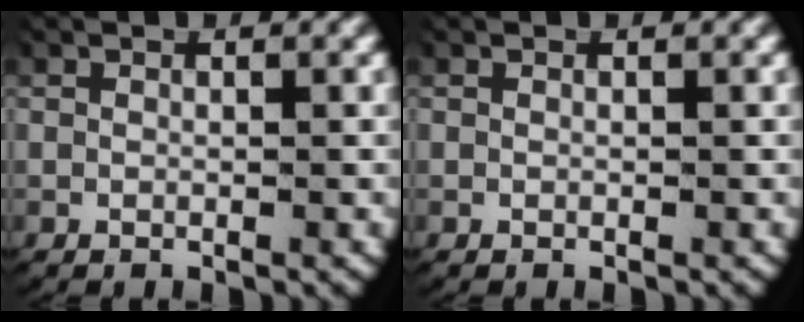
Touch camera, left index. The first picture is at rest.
{"total": 0.0}